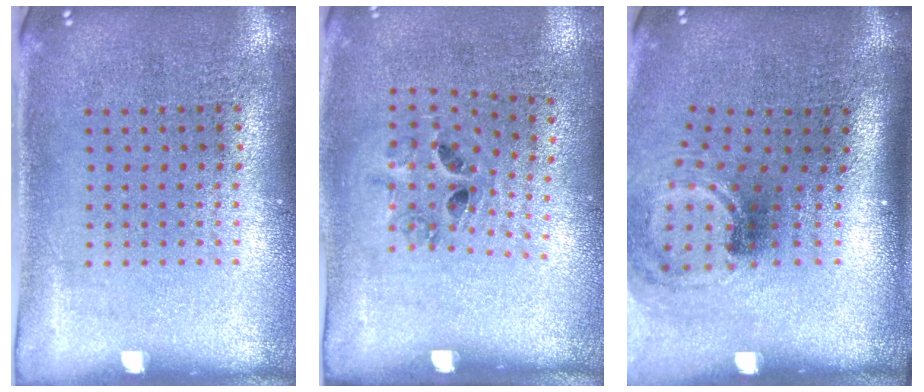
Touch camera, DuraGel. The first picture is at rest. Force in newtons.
{"total": 1.3, "press": 0.6, "slide": 1.1}
{"total": 1.8, "press": 1.2, "slide": 1.4}